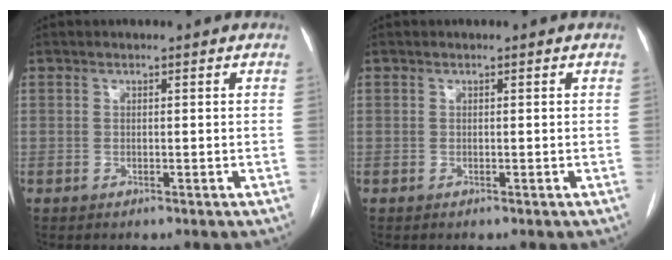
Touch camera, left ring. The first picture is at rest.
{"total": 0.0}